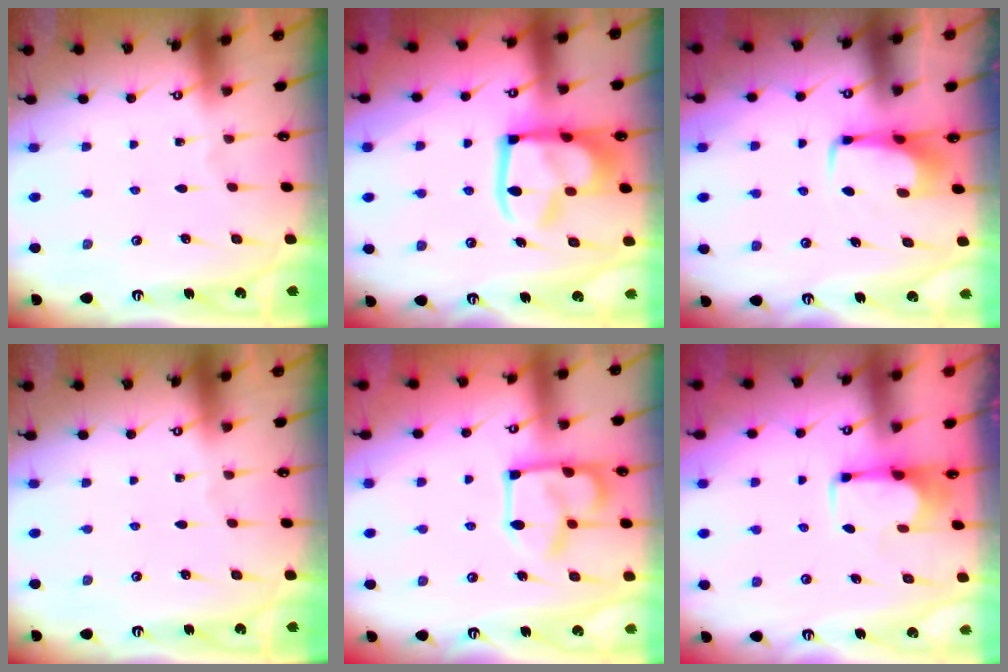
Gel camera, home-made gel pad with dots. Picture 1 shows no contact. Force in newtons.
{"total": 17.4, "press": 17.3, "slide": 2.2}
{"total": 3.7, "press": 3.7, "slide": 0.3}
{"total": 0.0}
{"total": 12.1, "press": 12.1, "slide": 1.1}
{"total": 1.8, "press": 1.6, "slide": 0.8}